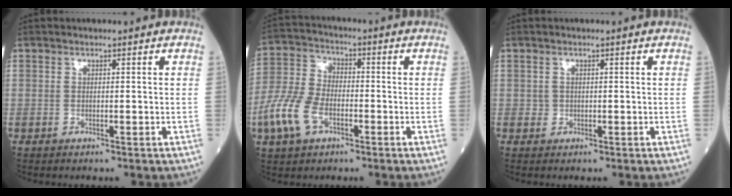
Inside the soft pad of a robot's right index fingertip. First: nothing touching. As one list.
[{"total": 9.6, "force": [-3.8, 5.5, 6.9], "torque": [-0.176, 0.008, -0.078]}, {"total": 0.8, "force": [0.0, 0.8, 0.1], "torque": [0.002, 0.004, 0.000]}]